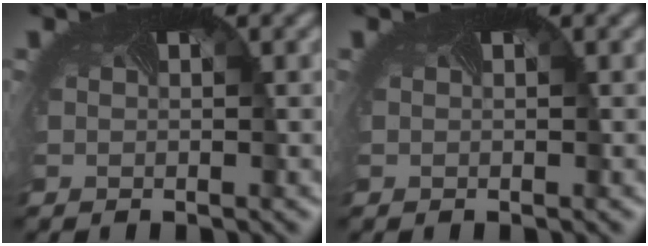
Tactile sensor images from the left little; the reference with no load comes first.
{"total": 0.0}